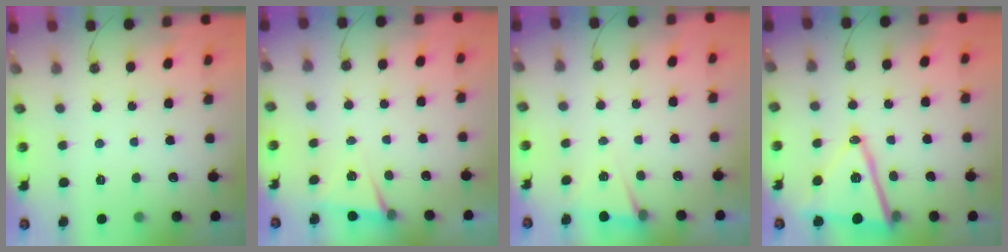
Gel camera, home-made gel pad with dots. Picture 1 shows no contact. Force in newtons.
{"total": 4.2, "press": 2.0, "slide": 3.7}
{"total": 4.9, "press": 2.4, "slide": 4.3}
{"total": 14.8, "press": 14.6, "slide": 2.5}